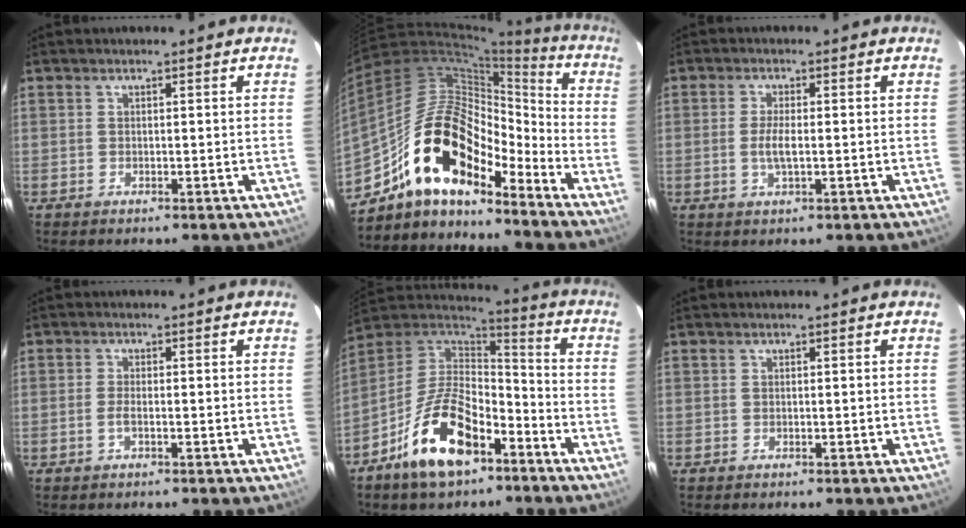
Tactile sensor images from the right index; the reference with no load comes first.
{"total": 18.8, "force": [-13.3, 7.7, 10.8], "torque": [-0.189, 0.010, -0.249]}
{"total": 3.4, "force": [-0.5, 0.8, 3.2], "torque": [-0.062, -0.005, -0.007]}
{"total": 1.1, "force": [-0.3, 0.5, 0.9], "torque": [-0.020, 0.000, -0.007]}
{"total": 17.6, "force": [-9.9, 8.5, 11.8], "torque": [-0.233, 0.002, -0.177]}
{"total": 0.0}